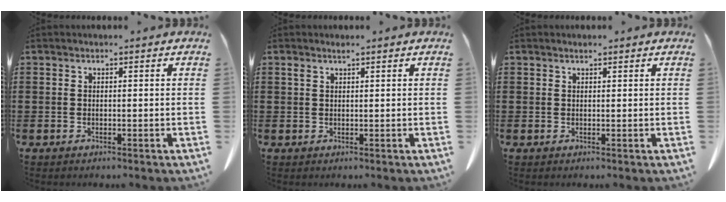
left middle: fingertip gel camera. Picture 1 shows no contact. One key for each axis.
{"total": 1.0, "fx": 0.7, "fy": 0.2, "fz": 0.7, "tx": -0.016, "ty": 0.001, "tz": 0.012}
{"total": 0.6, "fx": 0.5, "fy": 0.1, "fz": 0.3, "tx": -0.006, "ty": 0.002, "tz": 0.009}